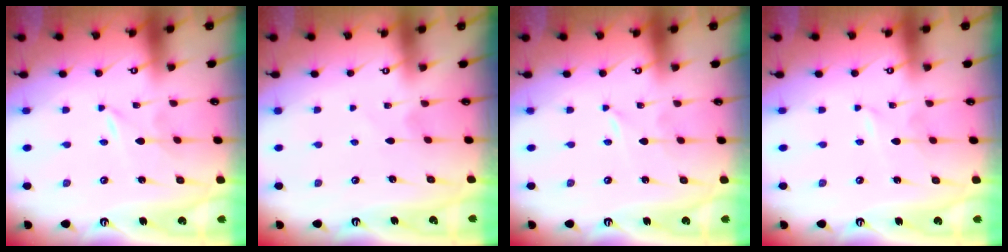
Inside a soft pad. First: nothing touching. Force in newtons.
{"total": 1.7, "press": 1.7, "slide": 0.3}
{"total": 0.0}
{"total": 1.6, "press": 1.6, "slide": 0.2}